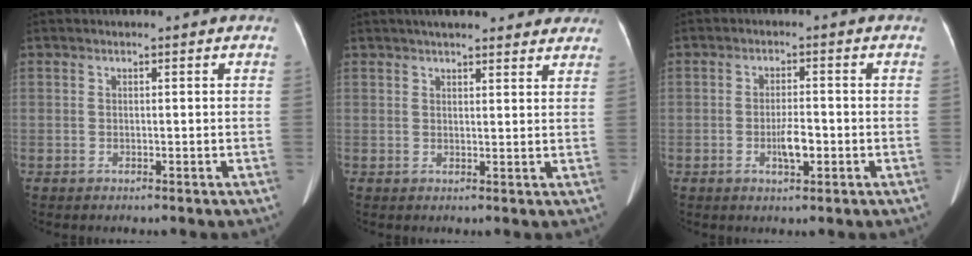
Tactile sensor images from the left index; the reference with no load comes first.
{"total": 13.9, "force": [12.1, 3.2, 6.2], "torque": [-0.063, 0.031, 0.146]}
{"total": 3.5, "force": [-1.4, 1.0, 3.1], "torque": [-0.060, -0.004, -0.021]}